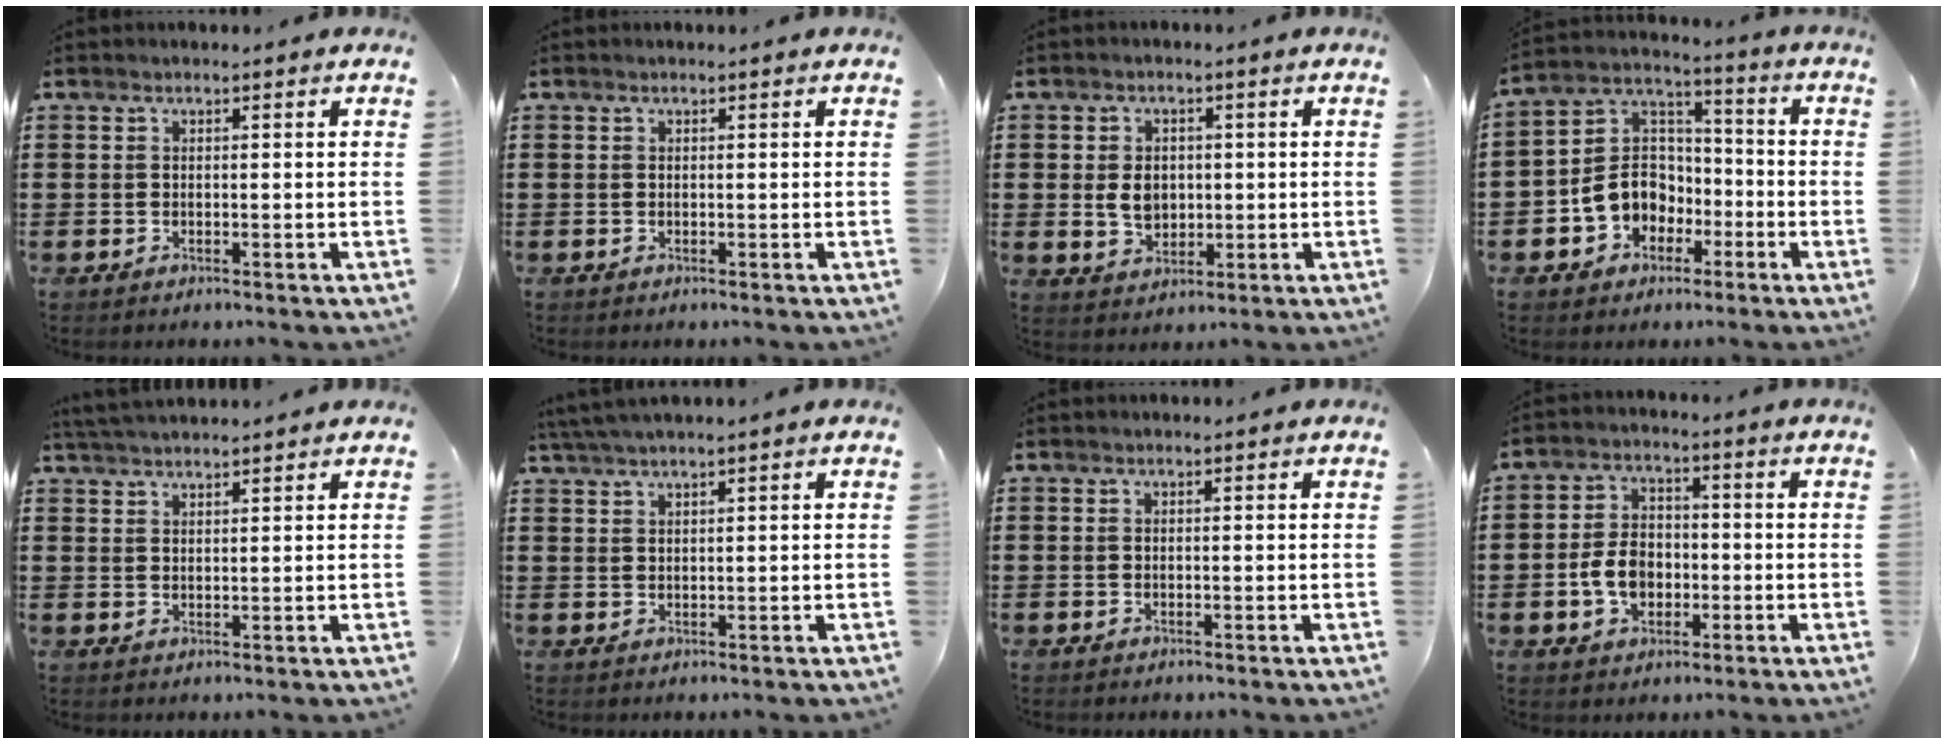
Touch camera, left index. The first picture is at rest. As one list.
[{"total": 0.0}, {"total": 4.5, "force": [0.1, 3.4, 3.0], "torque": [-0.057, 0.007, -0.003]}, {"total": 8.5, "force": [-3.1, 7.5, 2.6], "torque": [-0.088, 0.014, -0.061]}, {"total": 2.6, "force": [2.6, -0.2, 0.4], "torque": [-0.015, -0.003, 0.050]}, {"total": 2.1, "force": [1.7, -0.5, 1.1], "torque": [-0.025, -0.001, 0.032]}, {"total": 0.0}, {"total": 6.3, "force": [-1.7, 4.4, 4.2], "torque": [-0.093, 0.001, -0.038]}]